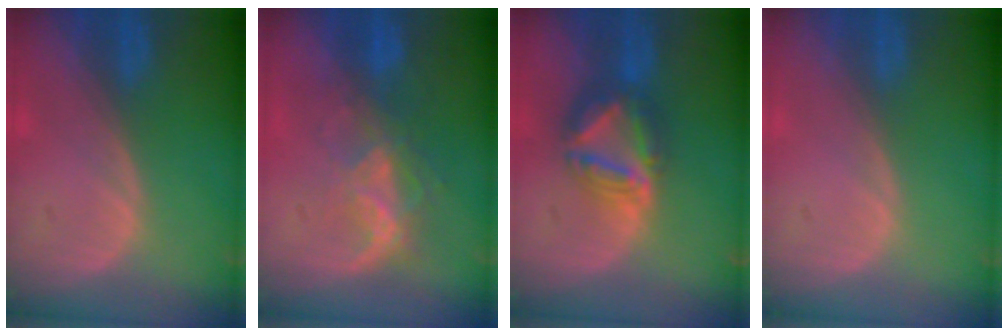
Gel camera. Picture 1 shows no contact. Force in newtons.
{"total": 6.8, "press": 6.2, "slide": 2.8}
{"total": 7.7, "press": 6.7, "slide": 3.9}
{"total": 0.0}